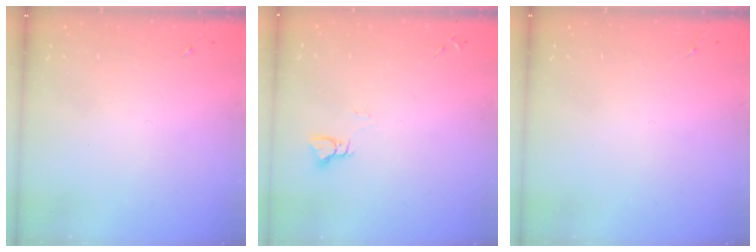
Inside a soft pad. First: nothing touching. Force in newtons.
{"total": 2.9, "press": 2.9, "slide": 0.3}
{"total": 0.0}